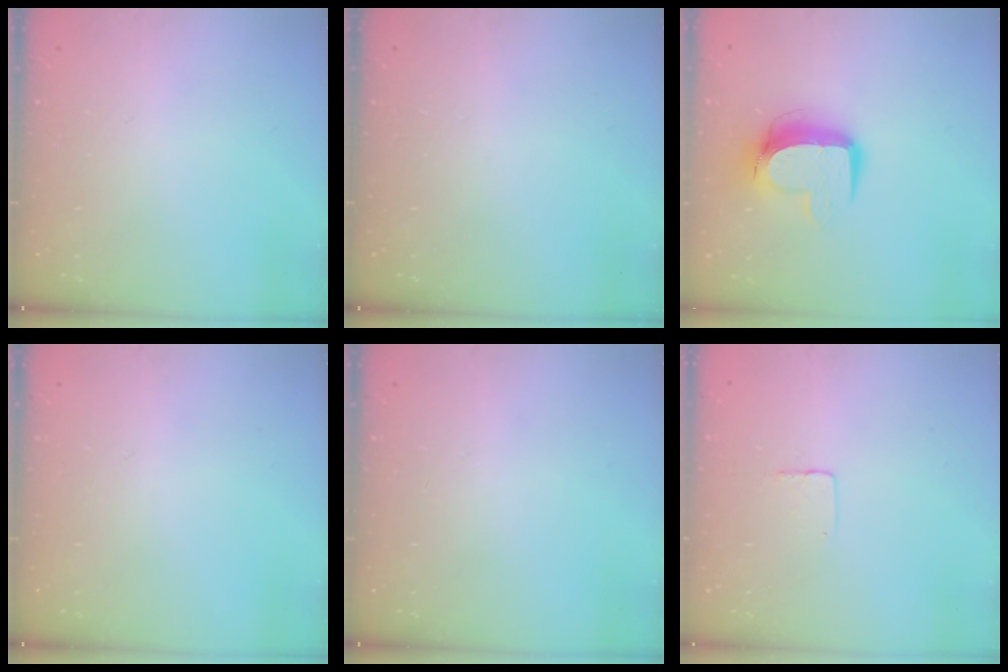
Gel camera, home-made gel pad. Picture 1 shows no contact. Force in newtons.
{"total": 0.0}
{"total": 11.0, "press": 10.9, "slide": 1.1}
{"total": 0.0}
{"total": 0.0}
{"total": 2.7, "press": 2.7, "slide": 0.1}